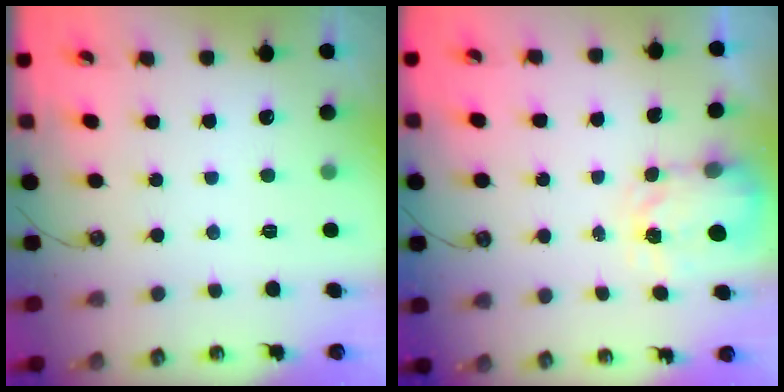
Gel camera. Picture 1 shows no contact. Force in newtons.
{"total": 3.9, "press": 3.8, "slide": 0.5}